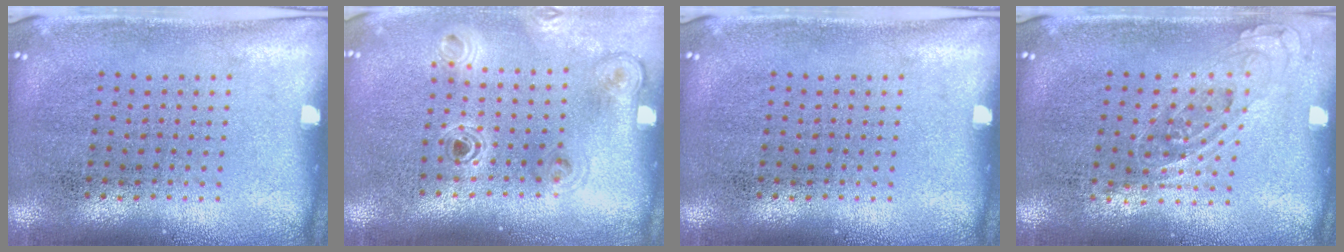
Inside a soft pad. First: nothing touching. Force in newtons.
{"total": 1.1, "press": 1.1, "slide": 0.1}
{"total": 0.0}
{"total": 0.7, "press": 0.6, "slide": 0.3}